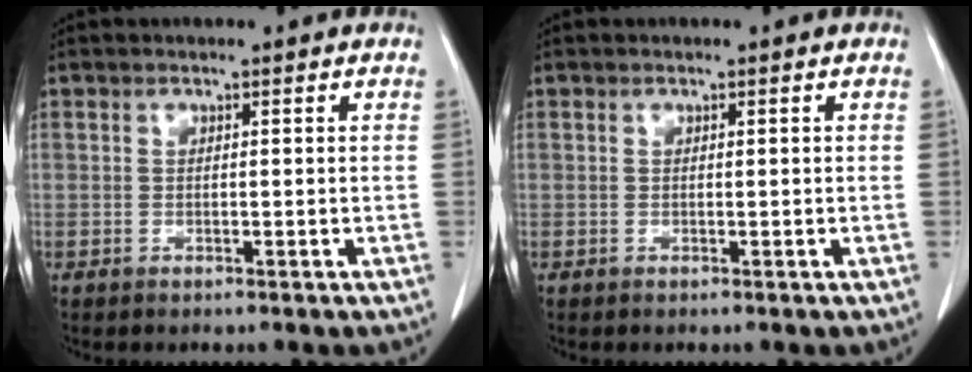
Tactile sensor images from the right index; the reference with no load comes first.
{"total": 0.0}